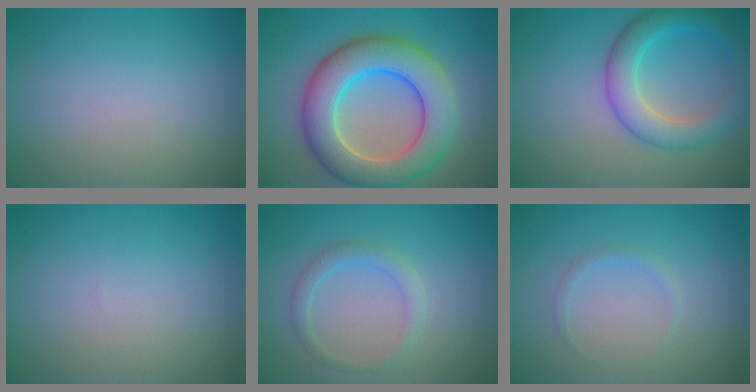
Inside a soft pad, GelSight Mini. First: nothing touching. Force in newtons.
{"total": 9.8, "press": 9.7, "slide": 0.4}
{"total": 5.1, "press": 5.1, "slide": 0.3}
{"total": 0.0}
{"total": 2.0, "press": 2.0, "slide": 0.1}
{"total": 0.9, "press": 0.9, "slide": 0.0}